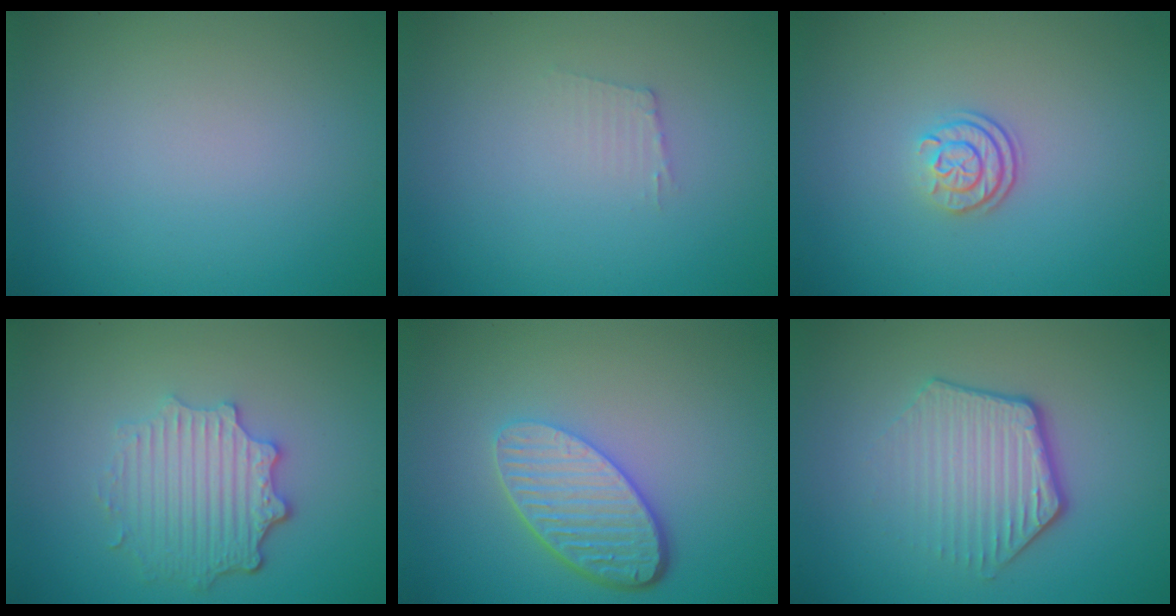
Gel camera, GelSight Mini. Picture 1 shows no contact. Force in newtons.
{"total": 1.1, "press": 1.0, "slide": 0.2}
{"total": 2.5, "press": 1.8, "slide": 1.6}
{"total": 4.6, "press": 3.6, "slide": 2.8}
{"total": 5.3, "press": 3.9, "slide": 3.6}
{"total": 4.1, "press": 3.1, "slide": 2.6}